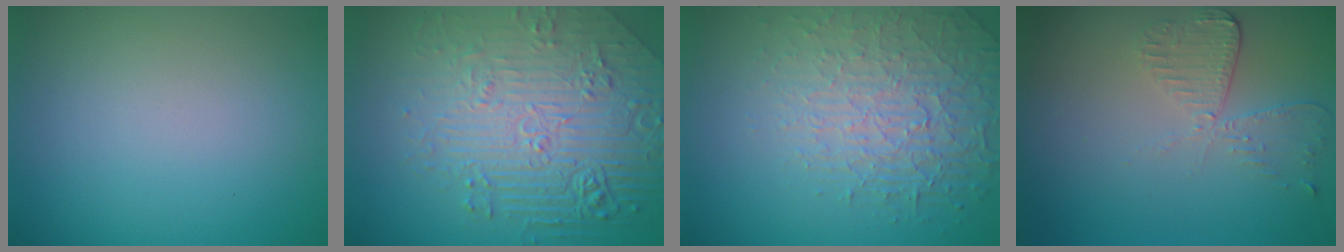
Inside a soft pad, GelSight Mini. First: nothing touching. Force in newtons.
{"total": 8.5, "press": 6.3, "slide": 5.7}
{"total": 4.2, "press": 4.0, "slide": 1.2}
{"total": 2.9, "press": 2.6, "slide": 1.4}